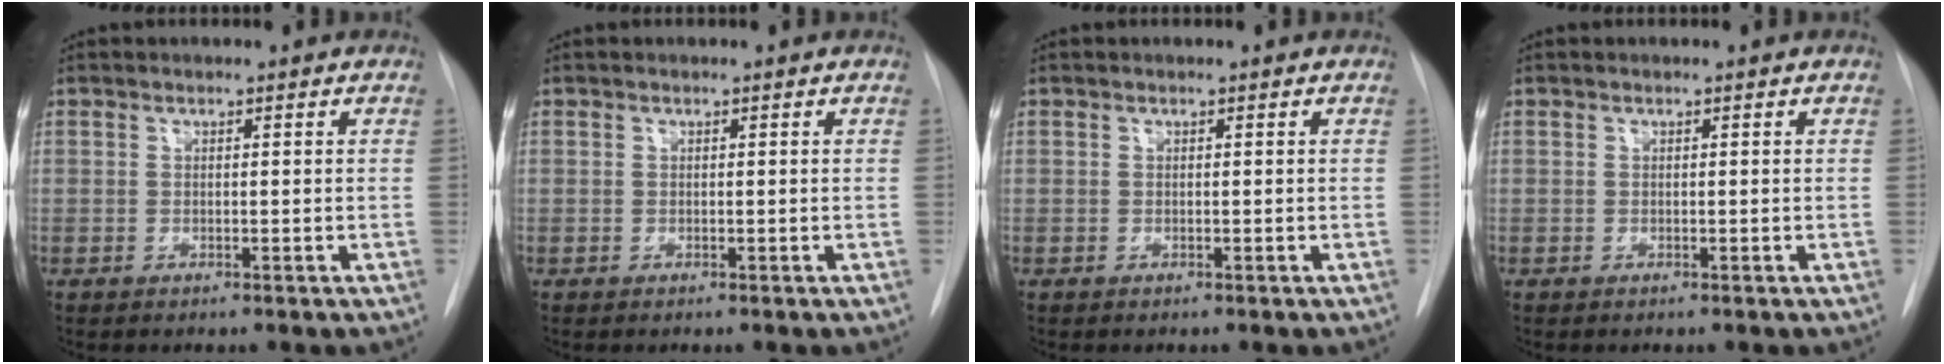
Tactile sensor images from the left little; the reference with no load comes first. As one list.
[{"total": 0.0}, {"total": 0.0}, {"total": 0.0}]